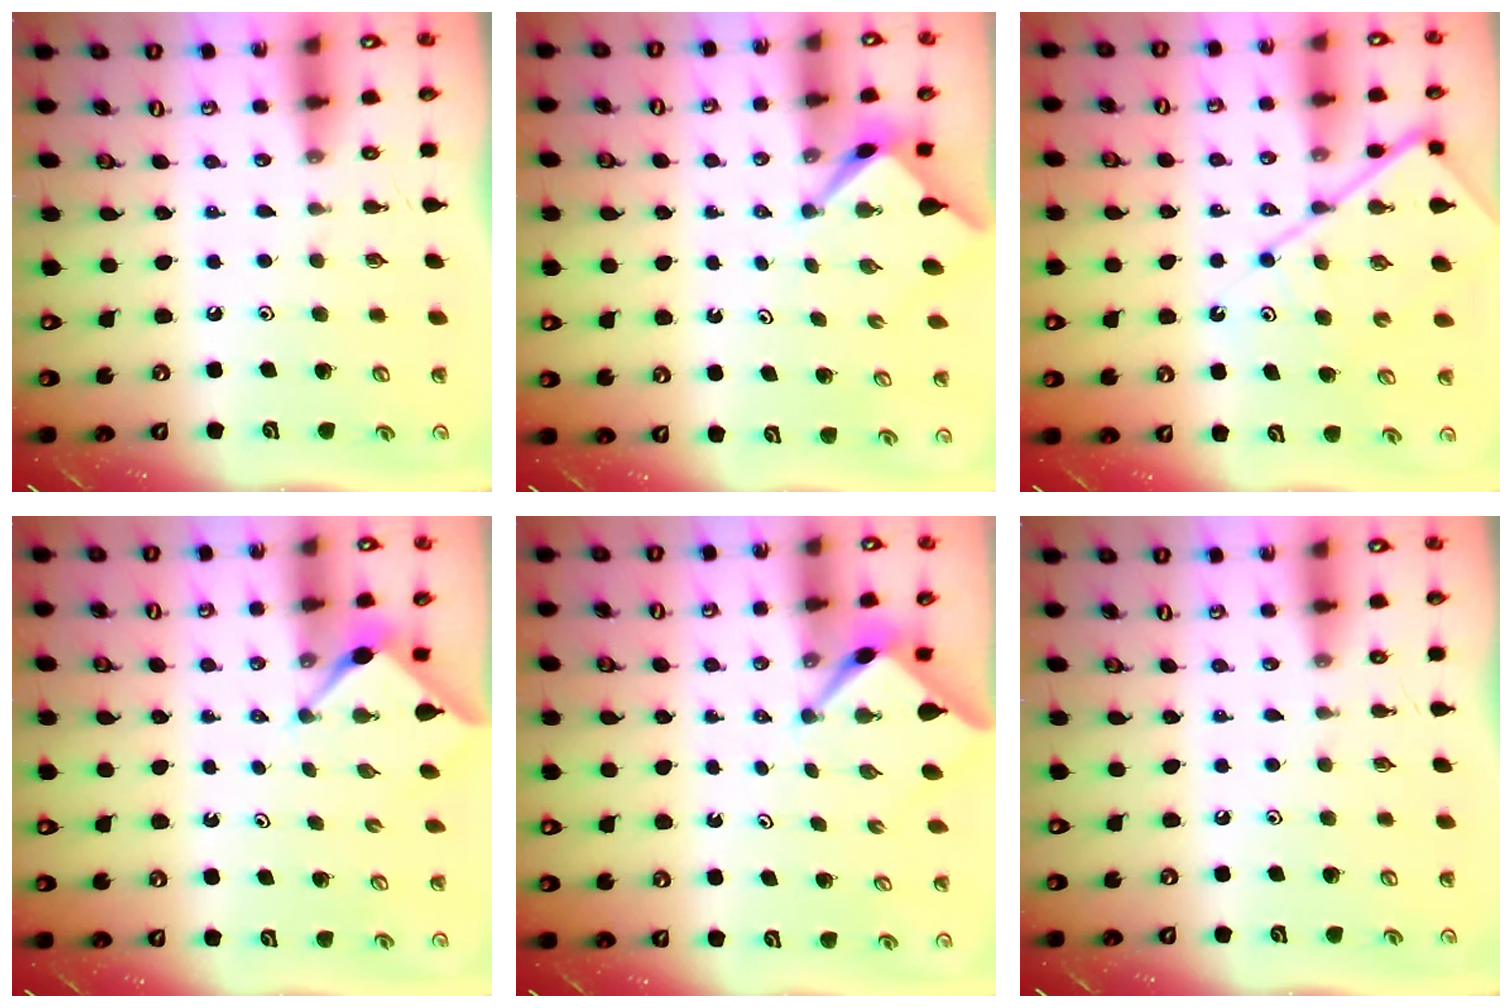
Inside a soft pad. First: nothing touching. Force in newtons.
{"total": 2.9, "press": 2.9, "slide": 0.4}
{"total": 10.4, "press": 10.3, "slide": 1.0}
{"total": 2.9, "press": 2.9, "slide": 0.3}
{"total": 2.4, "press": 2.3, "slide": 0.3}
{"total": 0.0}